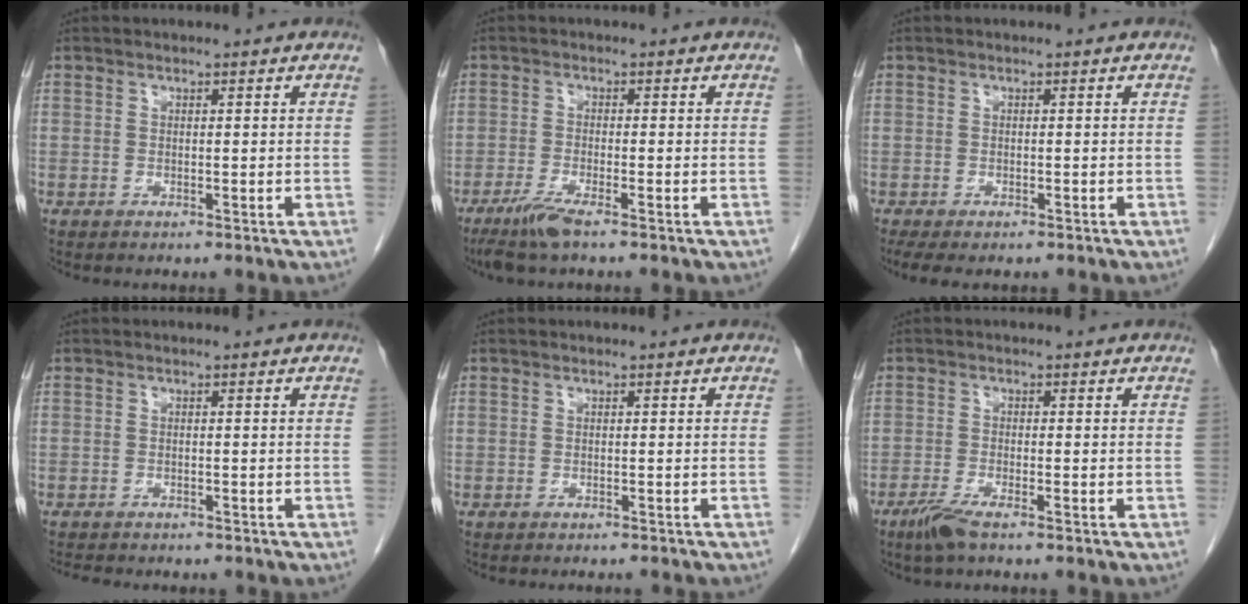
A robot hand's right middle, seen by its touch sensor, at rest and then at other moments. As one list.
[{"total": 4.1, "force": [-2.9, 0.0, 2.9], "torque": [-0.064, -0.013, -0.060]}, {"total": 4.5, "force": [-3.4, 1.7, 2.4], "torque": [-0.039, -0.013, -0.050]}, {"total": 5.2, "force": [-4.5, 1.9, 1.9], "torque": [-0.030, -0.005, -0.057]}, {"total": 4.0, "force": [-3.7, 0.5, 1.3], "torque": [-0.016, -0.009, -0.043]}, {"total": 3.3, "force": [-2.3, 0.2, 2.3], "torque": [-0.053, -0.008, -0.050]}]